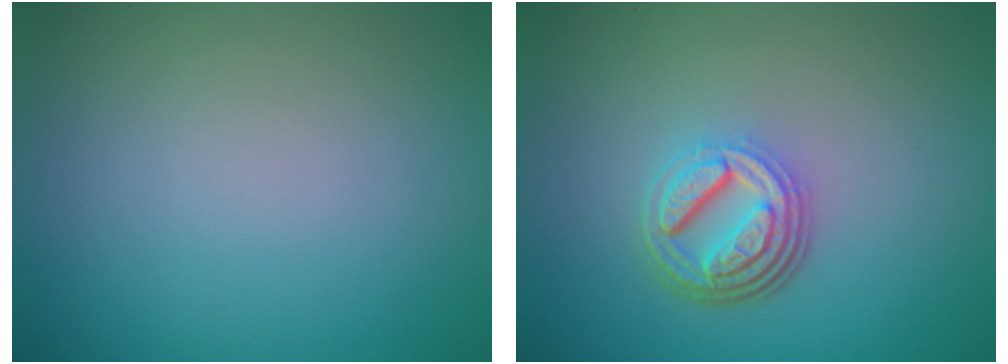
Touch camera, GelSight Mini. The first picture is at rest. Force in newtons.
{"total": 4.9, "press": 3.6, "slide": 3.4}